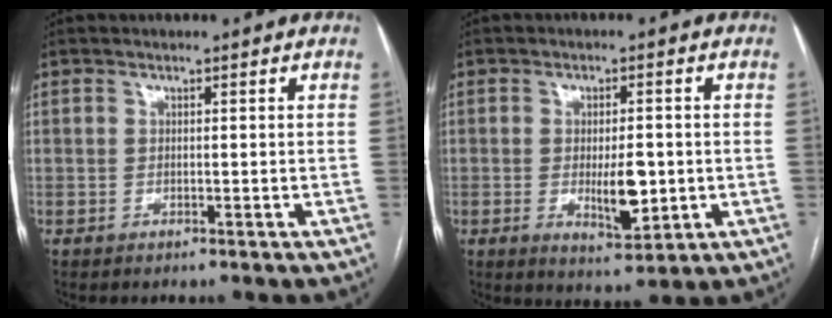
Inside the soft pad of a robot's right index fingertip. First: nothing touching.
{"total": 6.7, "force": [-1.0, 2.1, 6.3], "torque": [-0.103, -0.010, -0.010]}